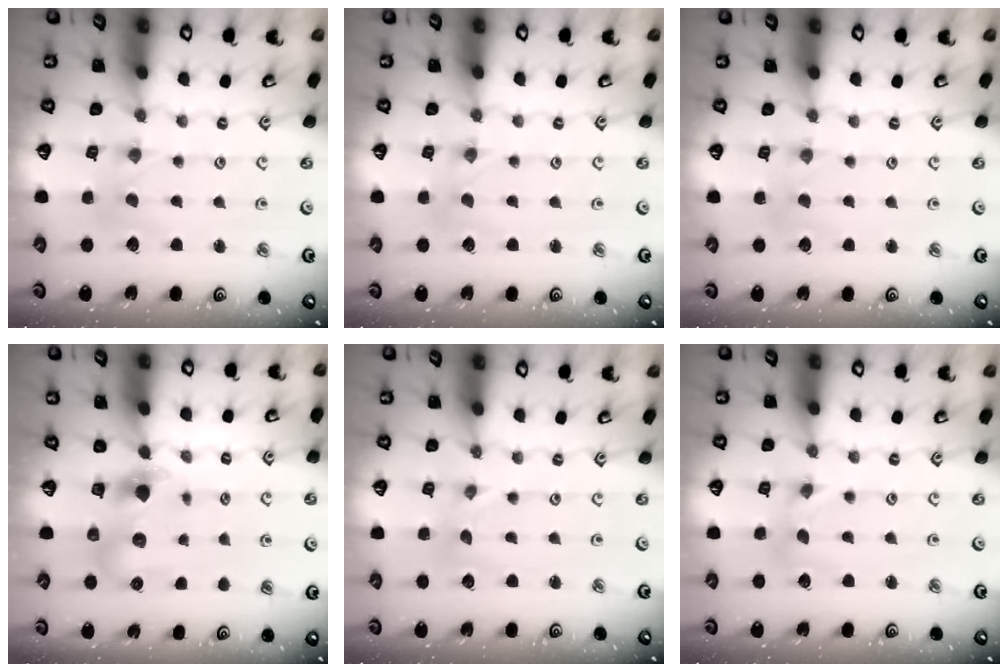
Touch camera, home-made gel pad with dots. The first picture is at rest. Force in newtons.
{"total": 0.0}
{"total": 2.4, "press": 2.4, "slide": 0.3}
{"total": 5.4, "press": 5.4, "slide": 0.3}
{"total": 0.0}
{"total": 0.8, "press": 0.8, "slide": 0.1}